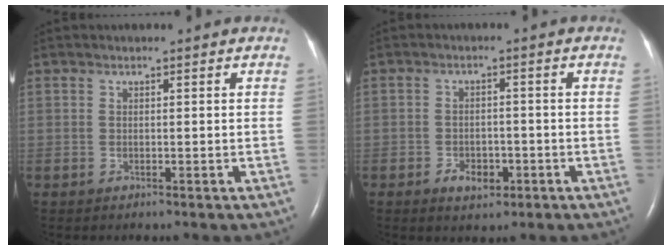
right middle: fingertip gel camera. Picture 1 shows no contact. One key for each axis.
{"total": 3.6, "fx": -1.7, "fy": 2.3, "fz": 2.1, "tx": -0.031, "ty": 0.004, "tz": -0.020}